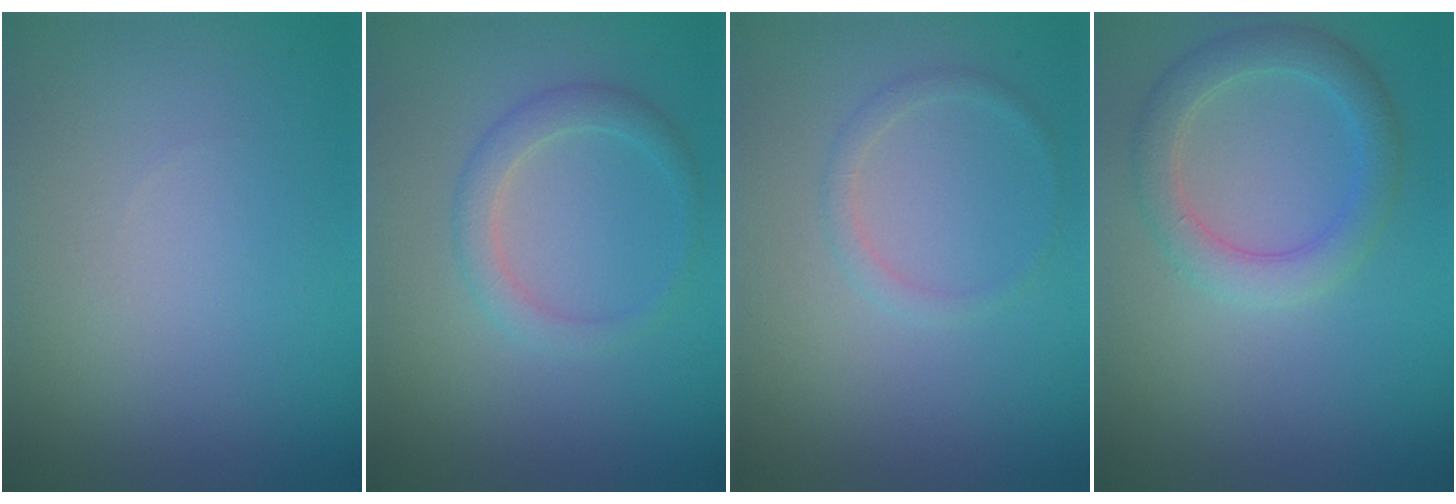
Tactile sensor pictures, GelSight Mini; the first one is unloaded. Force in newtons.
{"total": 2.2, "press": 2.2, "slide": 0.2}
{"total": 1.2, "press": 1.2, "slide": 0.2}
{"total": 3.5, "press": 3.5, "slide": 0.3}